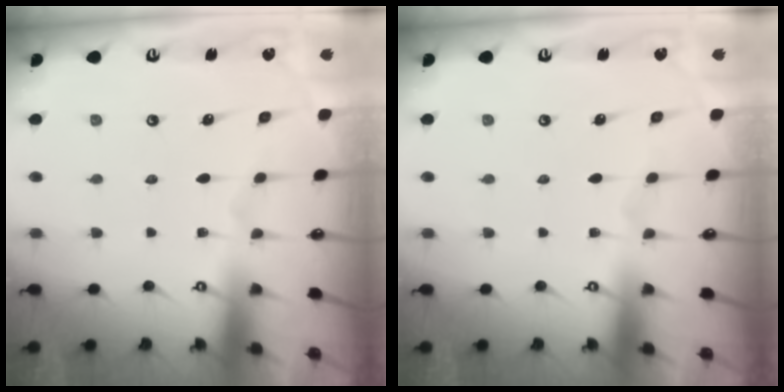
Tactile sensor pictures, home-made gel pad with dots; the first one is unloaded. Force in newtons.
{"total": 0.0}